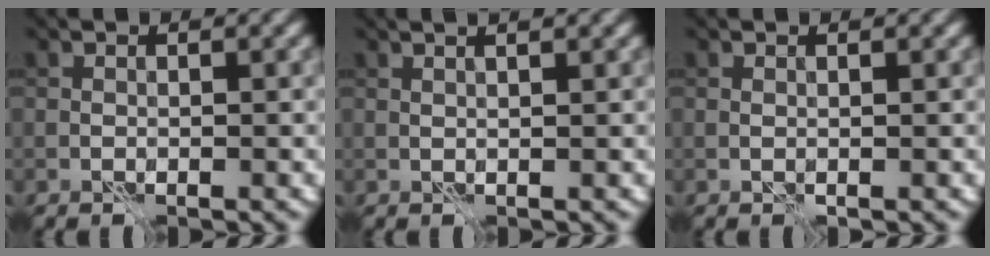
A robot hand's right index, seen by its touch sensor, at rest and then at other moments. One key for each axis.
{"total": 3.2, "fx": 2.0, "fy": 1.0, "fz": 2.3, "tx": -0.025, "ty": 0.026, "tz": 0.006}
{"total": 0.0}